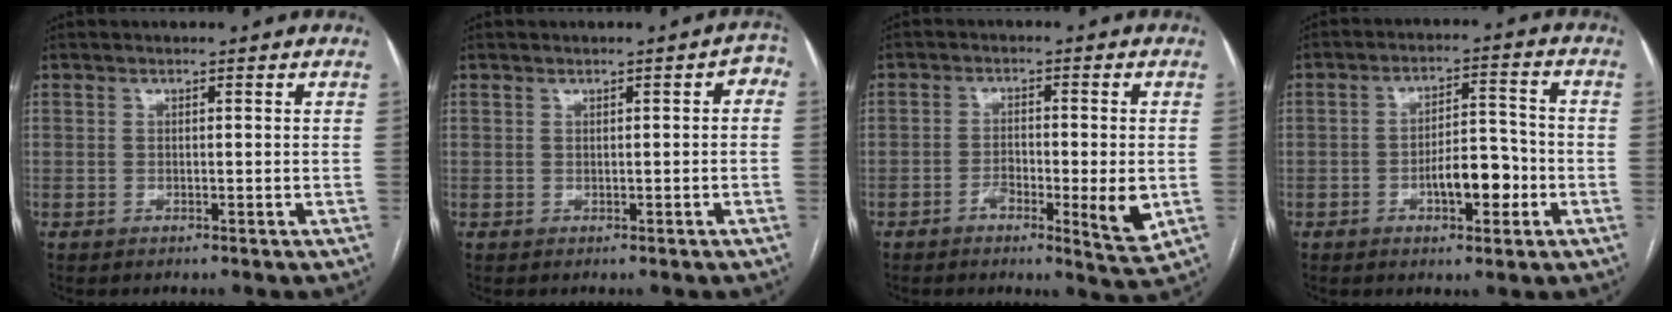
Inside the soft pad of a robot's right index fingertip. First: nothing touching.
{"total": 2.2, "force": [0.4, 1.2, 1.8], "torque": [-0.009, 0.013, 0.005]}
{"total": 7.3, "force": [-2.2, 1.6, 6.8], "torque": [-0.104, -0.004, -0.034]}
{"total": 7.3, "force": [-2.6, 2.8, 6.3], "torque": [-0.099, 0.014, -0.038]}